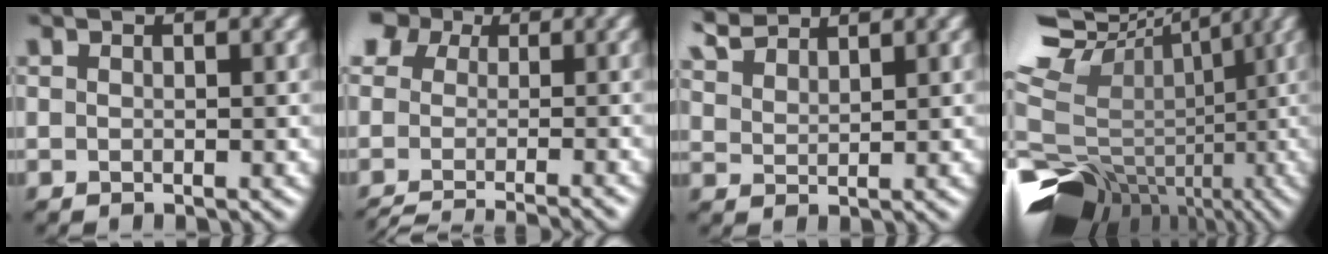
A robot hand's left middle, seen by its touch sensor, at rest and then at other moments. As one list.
[{"total": 6.6, "force": [-3.2, 4.2, 3.9], "torque": [-0.034, -0.007, -0.045]}, {"total": 3.3, "force": [3.1, 0.7, 1.0], "torque": [-0.026, 0.013, 0.063]}, {"total": 13.9, "force": [-2.2, 10.6, 8.7], "torque": [-0.218, 0.016, -0.008]}]